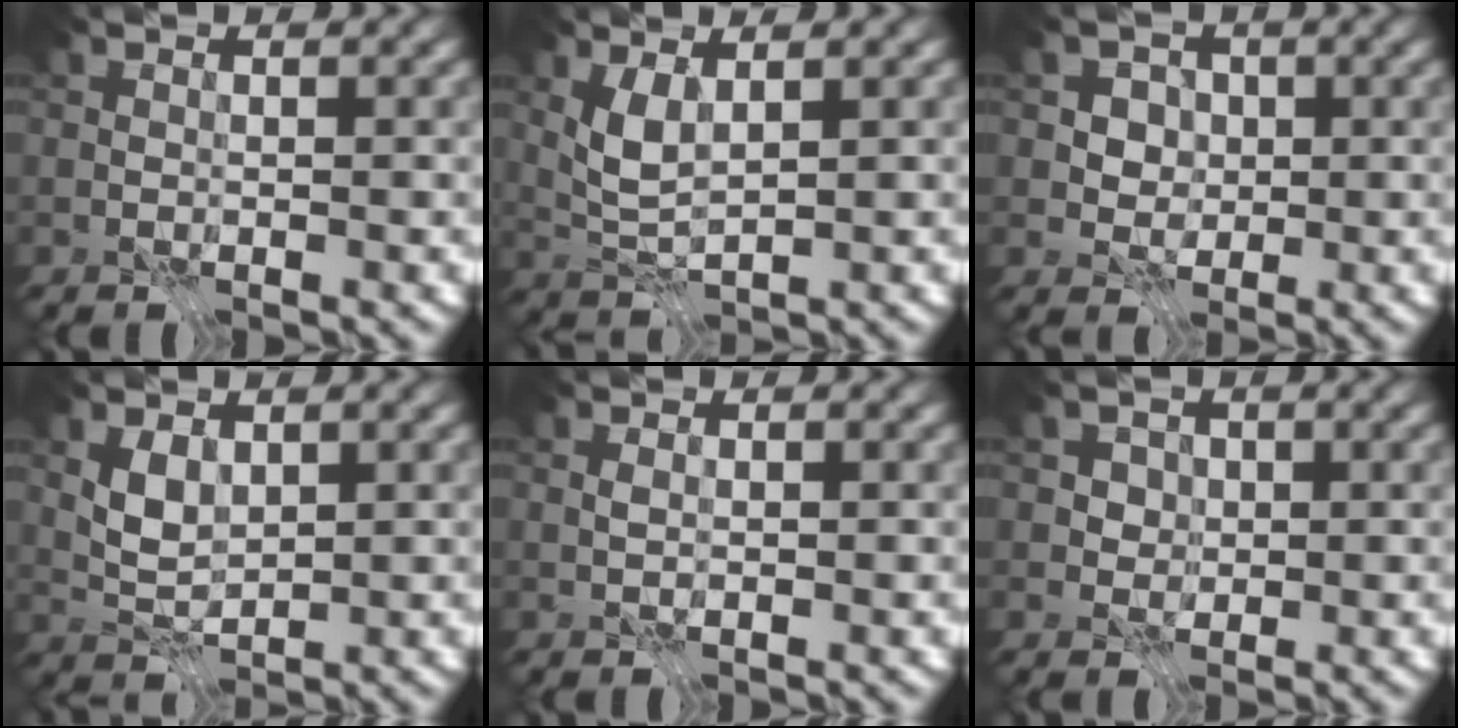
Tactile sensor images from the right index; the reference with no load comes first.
{"total": 2.8, "force": [1.1, 1.0, 2.4], "torque": [-0.059, -0.004, 0.027]}
{"total": 3.5, "force": [0.9, 2.9, 1.6], "torque": [-0.018, 0.005, 0.007]}
{"total": 2.6, "force": [0.9, 1.6, 1.8], "torque": [-0.043, -0.004, 0.022]}
{"total": 0.6, "force": [0.1, 0.2, 0.5], "torque": [-0.013, 0.001, 0.003]}
{"total": 2.2, "force": [0.8, 1.8, 0.8], "torque": [-0.013, 0.002, 0.017]}